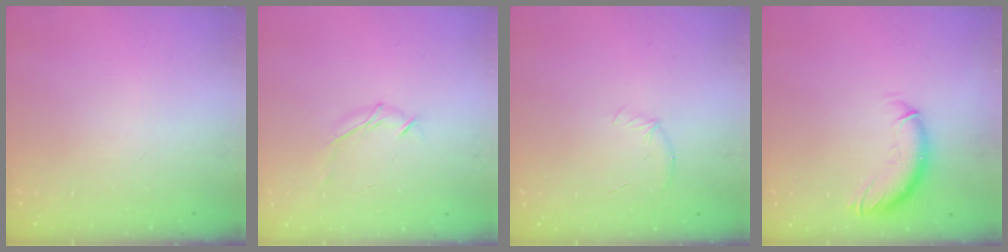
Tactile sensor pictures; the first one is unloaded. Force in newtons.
{"total": 6.7, "press": 6.6, "slide": 1.2}
{"total": 5.5, "press": 5.3, "slide": 1.4}
{"total": 10.7, "press": 10.6, "slide": 1.0}